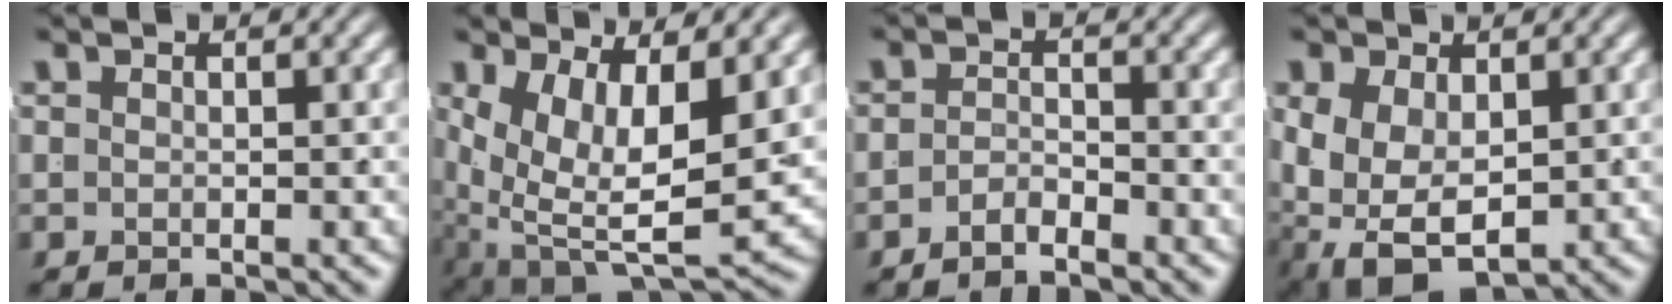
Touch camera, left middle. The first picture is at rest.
{"total": 10.2, "force": [-1.9, 6.8, 7.4], "torque": [-0.146, -0.066, -0.003]}
{"total": 2.2, "force": [-2.1, 0.1, 0.5], "torque": [-0.001, -0.006, -0.038]}
{"total": 10.3, "force": [-3.4, 8.0, 5.5], "torque": [-0.150, -0.061, -0.032]}